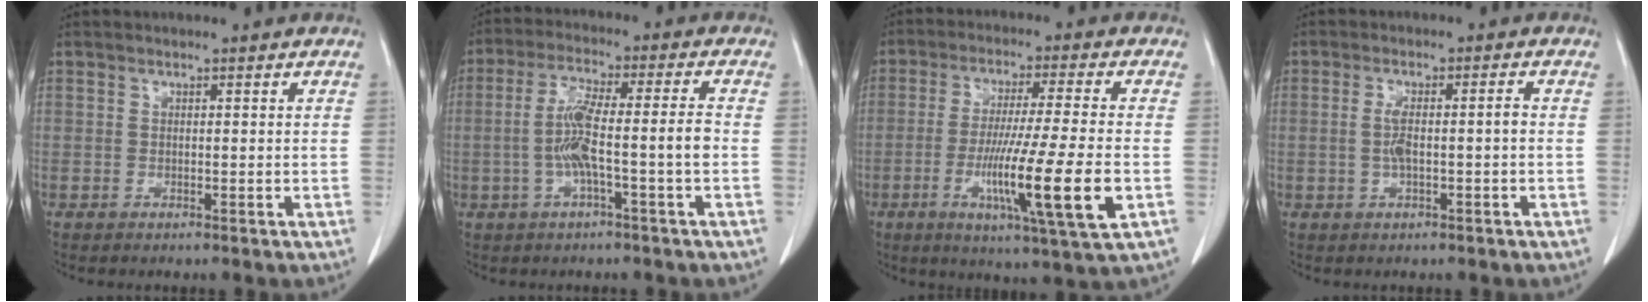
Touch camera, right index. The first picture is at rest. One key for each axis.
{"total": 8.2, "fx": -1.7, "fy": 0.0, "fz": 8.0, "tx": -0.158, "ty": 0.017, "tz": -0.031}
{"total": 14.5, "fx": -4.0, "fy": -0.6, "fz": 13.9, "tx": -0.249, "ty": -0.030, "tz": -0.068}
{"total": 4.0, "fx": -0.4, "fy": 0.7, "fz": 4.0, "tx": -0.083, "ty": 0.008, "tz": -0.006}